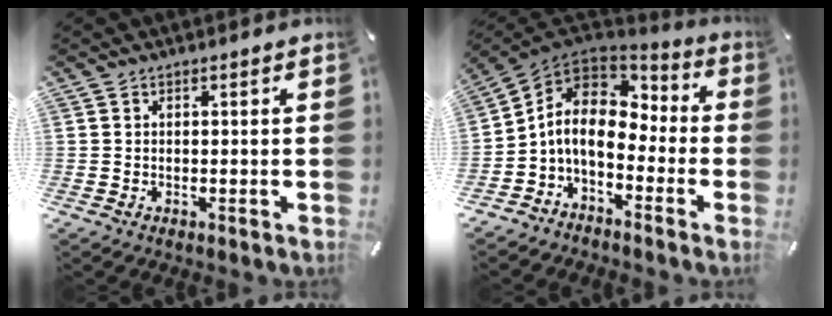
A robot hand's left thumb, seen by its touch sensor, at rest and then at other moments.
{"total": 9.5, "force": [-2.6, 6.7, 6.3], "torque": [-0.138, 0.010, -0.052]}